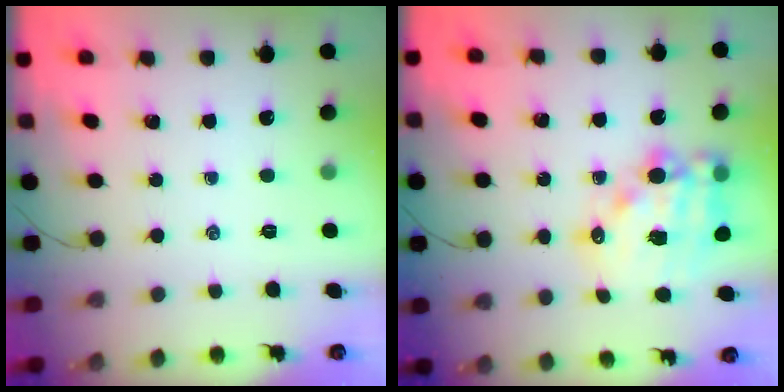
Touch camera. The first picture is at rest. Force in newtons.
{"total": 15.4, "press": 15.0, "slide": 3.2}